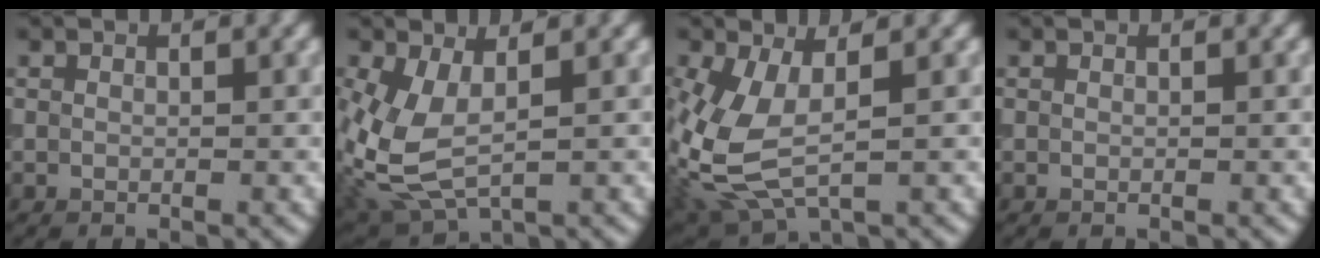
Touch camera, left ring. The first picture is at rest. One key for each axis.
{"total": 7.0, "fx": -0.5, "fy": 3.7, "fz": 6.0, "tx": -0.157, "ty": -0.011, "tz": -0.009}
{"total": 7.9, "fx": -1.2, "fy": 4.2, "fz": 6.6, "tx": -0.179, "ty": -0.017, "tz": -0.022}
{"total": 0.0}